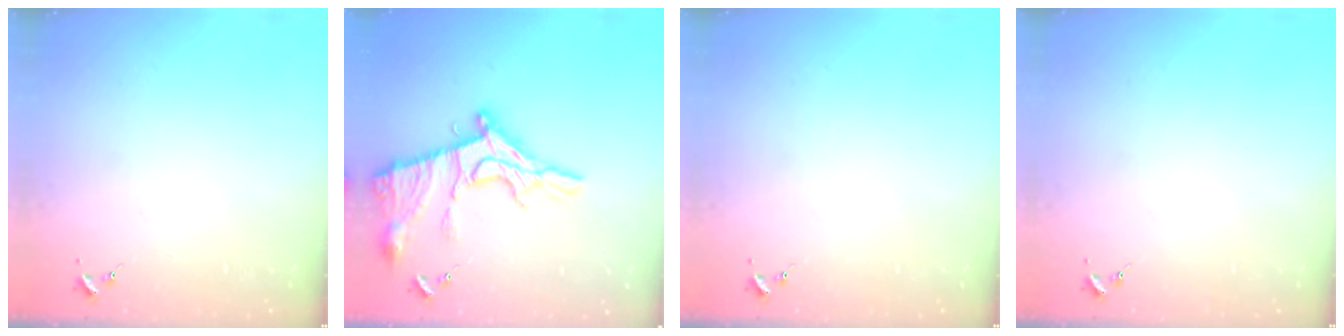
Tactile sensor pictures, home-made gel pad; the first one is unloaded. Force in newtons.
{"total": 18.7, "press": 18.6, "slide": 1.6}
{"total": 0.0}
{"total": 0.0}